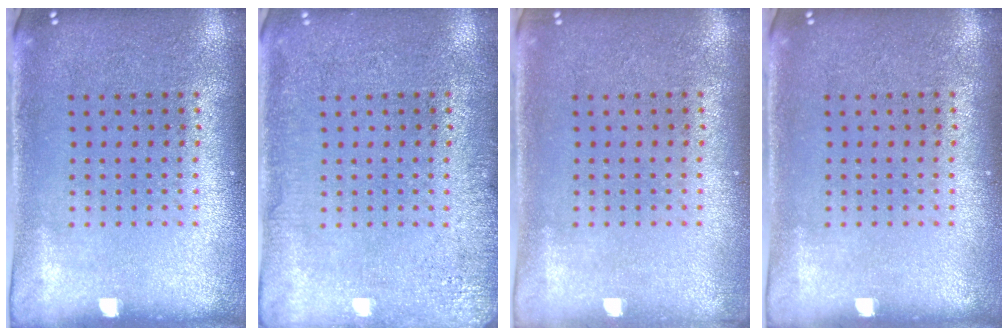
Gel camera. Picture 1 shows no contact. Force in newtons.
{"total": 2.5, "press": 2.4, "slide": 0.5}
{"total": 0.5, "press": 0.5, "slide": 0.2}
{"total": 0.0}